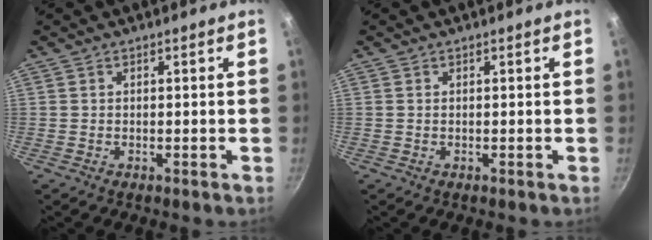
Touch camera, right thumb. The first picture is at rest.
{"total": 0.0}